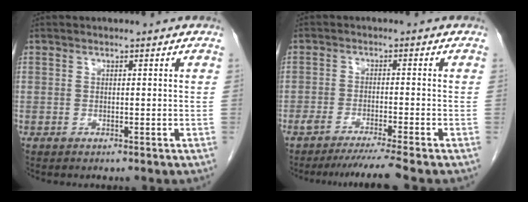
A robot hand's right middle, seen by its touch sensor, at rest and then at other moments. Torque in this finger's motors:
{"motor_torque": [-0.23, -0.45, 0.04, 0.06]}